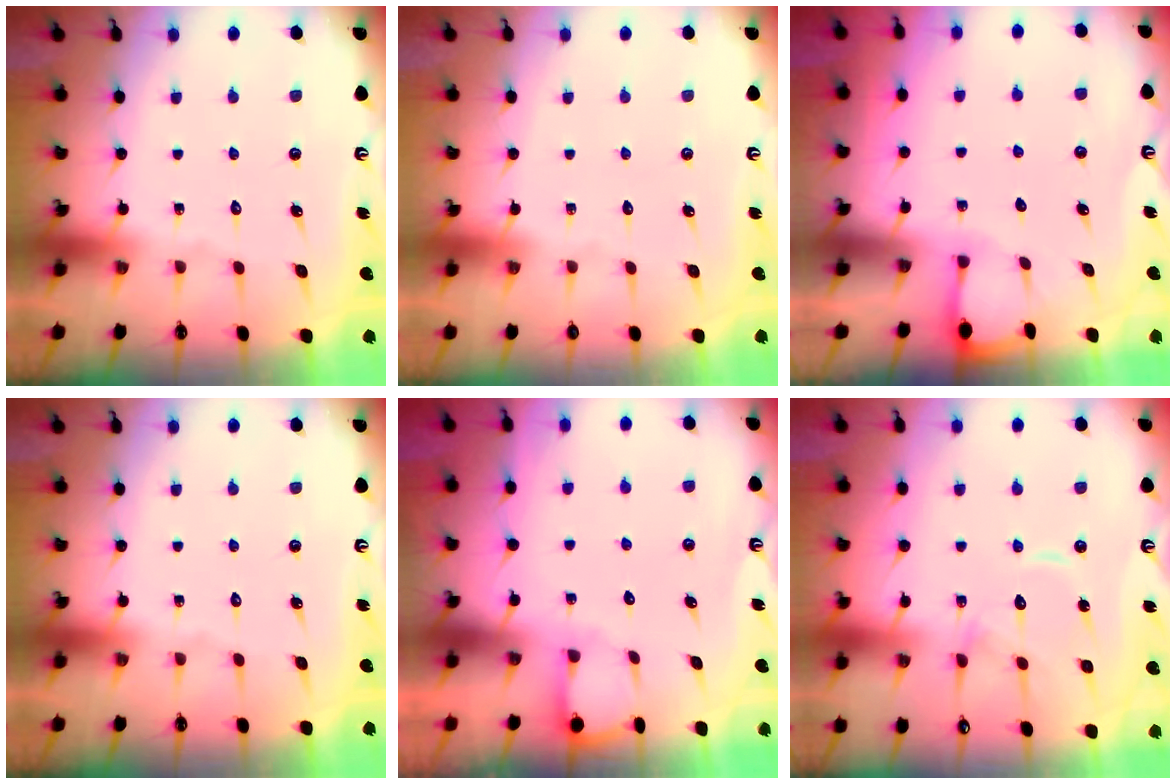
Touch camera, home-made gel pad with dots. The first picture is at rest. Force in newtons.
{"total": 0.0}
{"total": 2.0, "press": 2.0, "slide": 0.2}
{"total": 0.0}
{"total": 2.0, "press": 2.0, "slide": 0.2}
{"total": 9.9, "press": 9.9, "slide": 0.2}